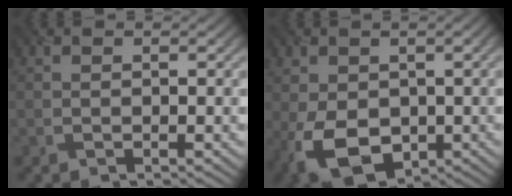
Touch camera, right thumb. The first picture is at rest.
{"total": 8.8, "force": [-2.2, 6.0, 6.1], "torque": [-0.153, -0.016, -0.037]}